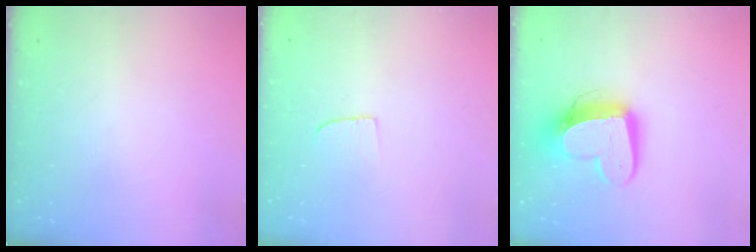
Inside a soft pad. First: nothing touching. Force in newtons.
{"total": 4.6, "press": 4.6, "slide": 0.4}
{"total": 14.4, "press": 14.3, "slide": 1.3}